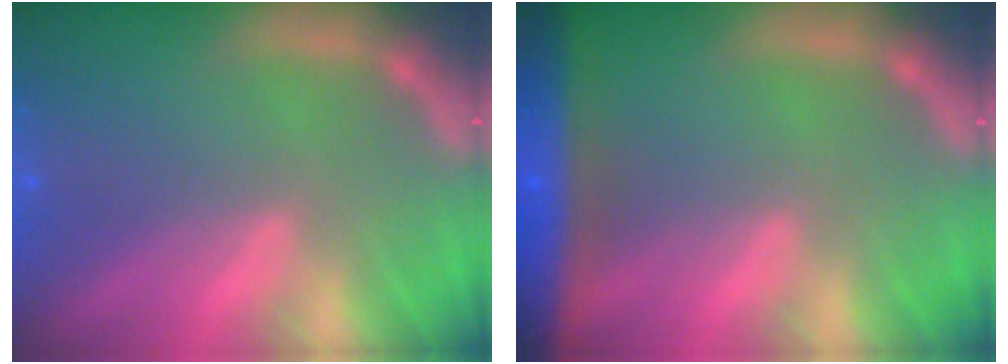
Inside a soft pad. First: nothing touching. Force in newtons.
{"total": 10.0}